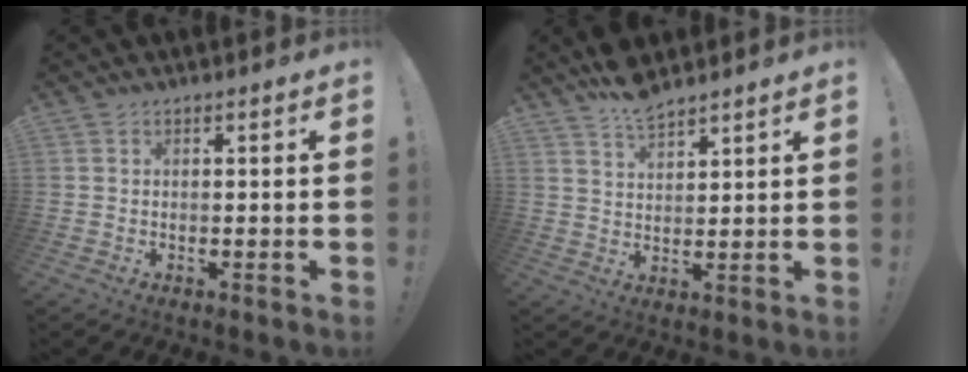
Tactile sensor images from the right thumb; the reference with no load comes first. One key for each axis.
{"total": 6.9, "fx": 5.9, "fy": 2.2, "fz": 2.9, "tx": -0.048, "ty": -0.033, "tz": 0.107}